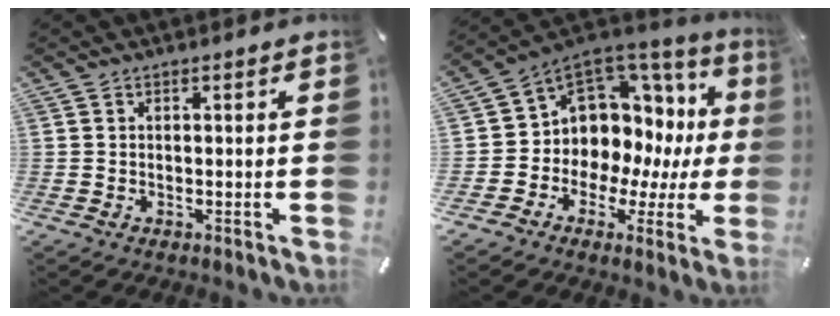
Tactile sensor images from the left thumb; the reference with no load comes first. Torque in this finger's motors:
{"motor_torque": [0.62, 0.79, 0.81, 0.51, 0.15]}